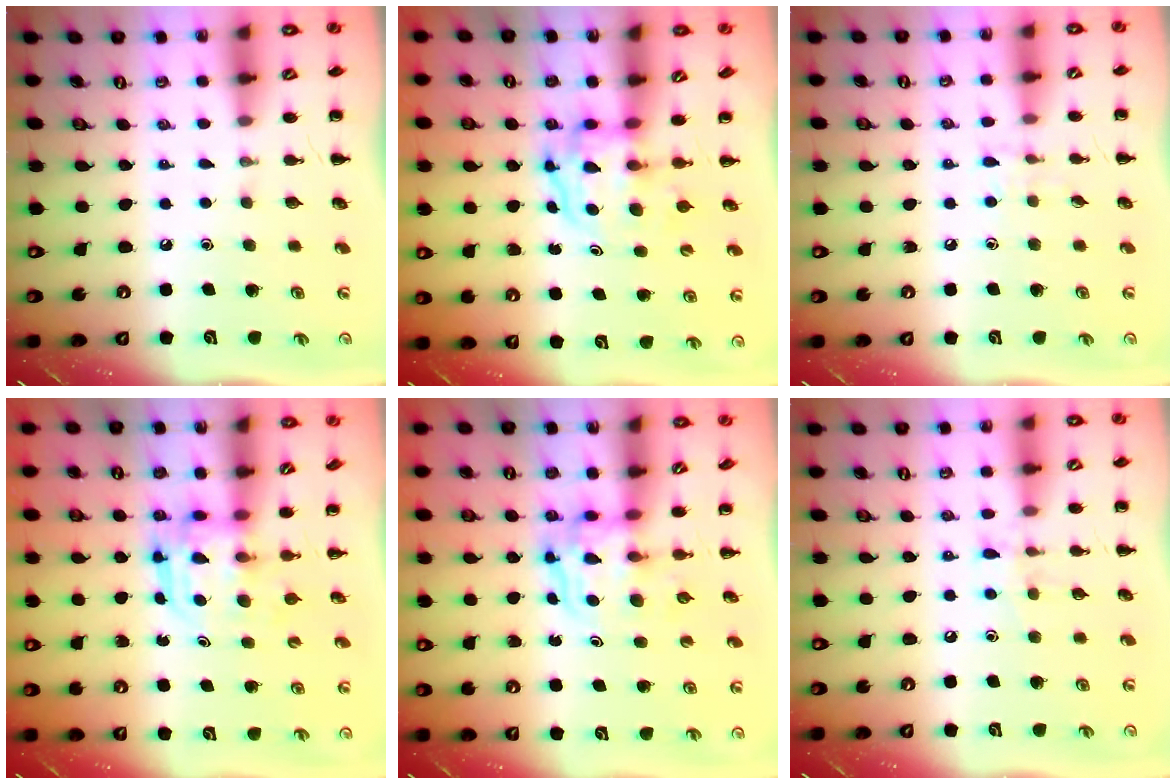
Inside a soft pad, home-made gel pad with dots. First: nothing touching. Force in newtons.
{"total": 3.8, "press": 3.7, "slide": 0.6}
{"total": 4.9, "press": 4.7, "slide": 1.5}
{"total": 3.0, "press": 3.0, "slide": 0.2}
{"total": 3.6, "press": 3.6, "slide": 0.2}
{"total": 7.3, "press": 7.1, "slide": 1.5}